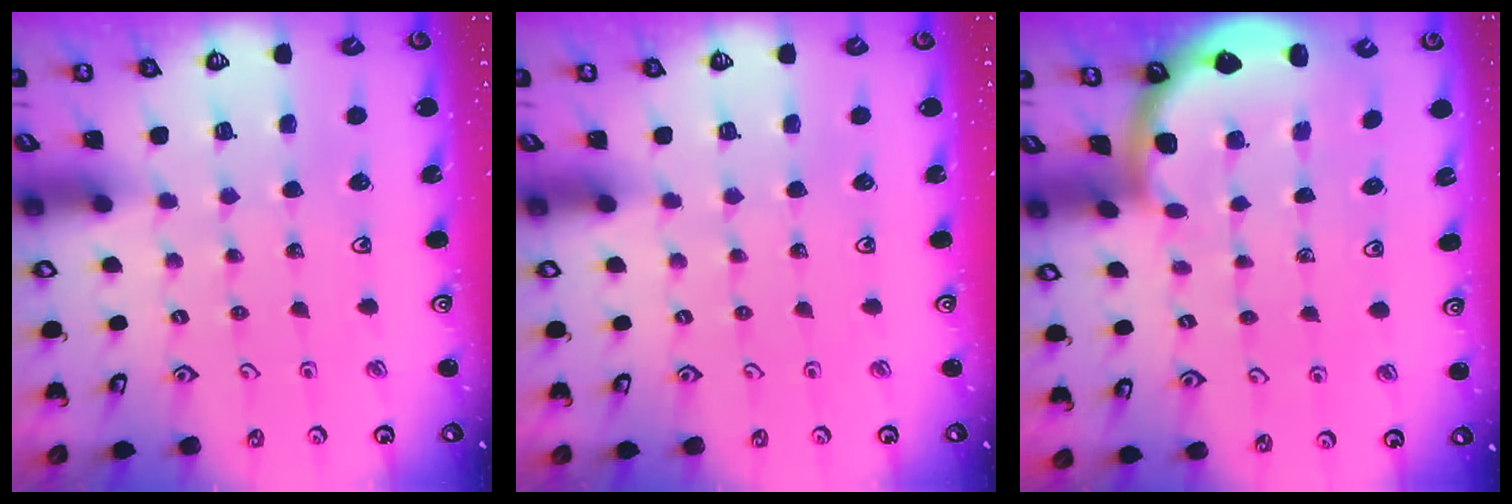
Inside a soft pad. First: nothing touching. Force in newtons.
{"total": 0.0}
{"total": 1.4, "press": 1.4, "slide": 0.1}